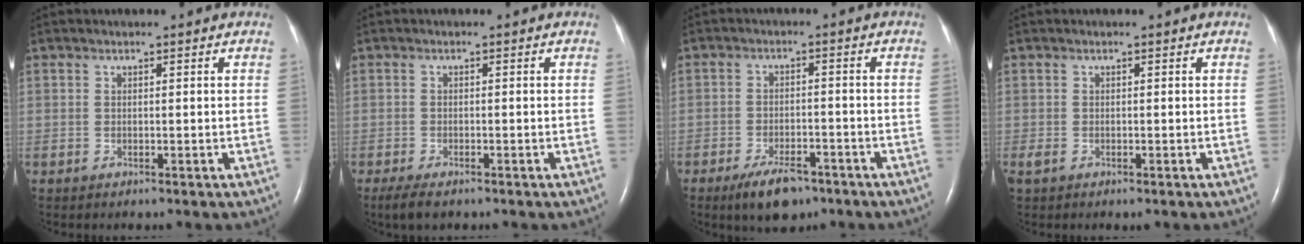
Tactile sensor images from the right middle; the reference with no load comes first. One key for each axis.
{"total": 3.3, "fx": -2.4, "fy": 1.1, "fz": 2.1, "tx": -0.041, "ty": -0.008, "tz": -0.035}
{"total": 6.4, "fx": -4.5, "fy": 2.5, "fz": 3.8, "tx": -0.076, "ty": -0.004, "tz": -0.070}
{"total": 1.2, "fx": -0.5, "fy": 0.8, "fz": 0.8, "tx": -0.025, "ty": -0.003, "tz": -0.006}